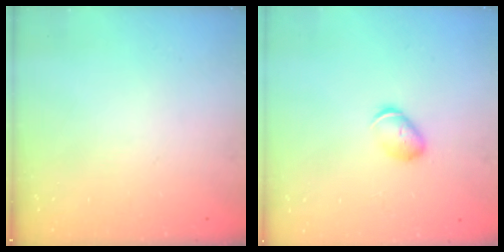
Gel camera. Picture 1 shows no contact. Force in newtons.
{"total": 5.8, "press": 5.8, "slide": 0.7}